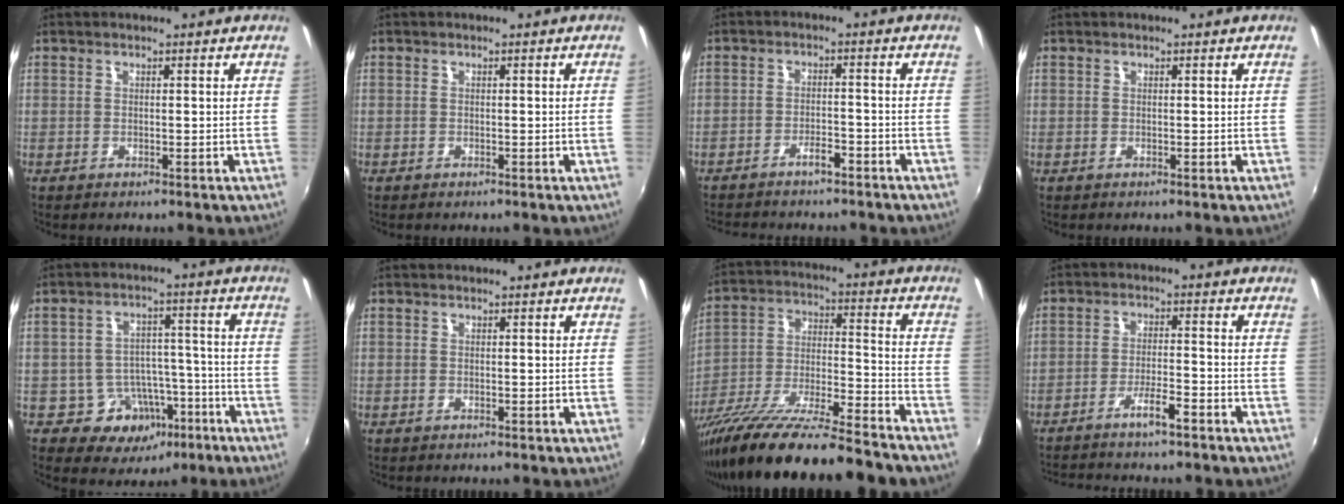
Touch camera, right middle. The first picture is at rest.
{"total": 0.0}
{"total": 6.4, "force": [-5.5, 1.8, 2.7], "torque": [-0.064, 0.001, -0.080]}
{"total": 0.0}
{"total": 9.9, "force": [-5.2, 7.8, 3.3], "torque": [-0.063, 0.032, -0.054]}
{"total": 0.0}
{"total": 21.6, "force": [-16.9, 1.8, 13.3], "torque": [-0.239, -0.047, -0.281]}
{"total": 5.6, "force": [-4.6, 0.3, 3.1], "torque": [-0.072, 0.006, -0.079]}